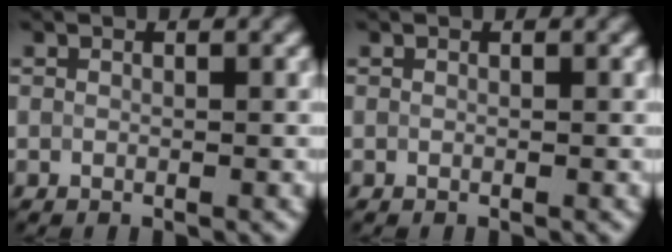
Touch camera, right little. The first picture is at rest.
{"total": 0.0}